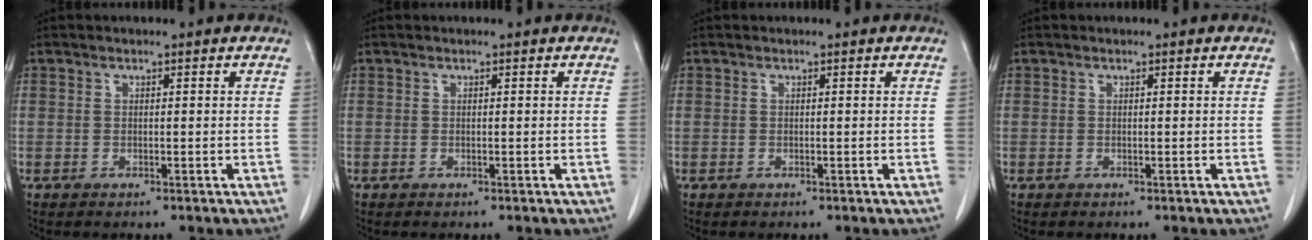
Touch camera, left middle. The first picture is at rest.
{"total": 0.0}
{"total": 0.0}
{"total": 0.0}